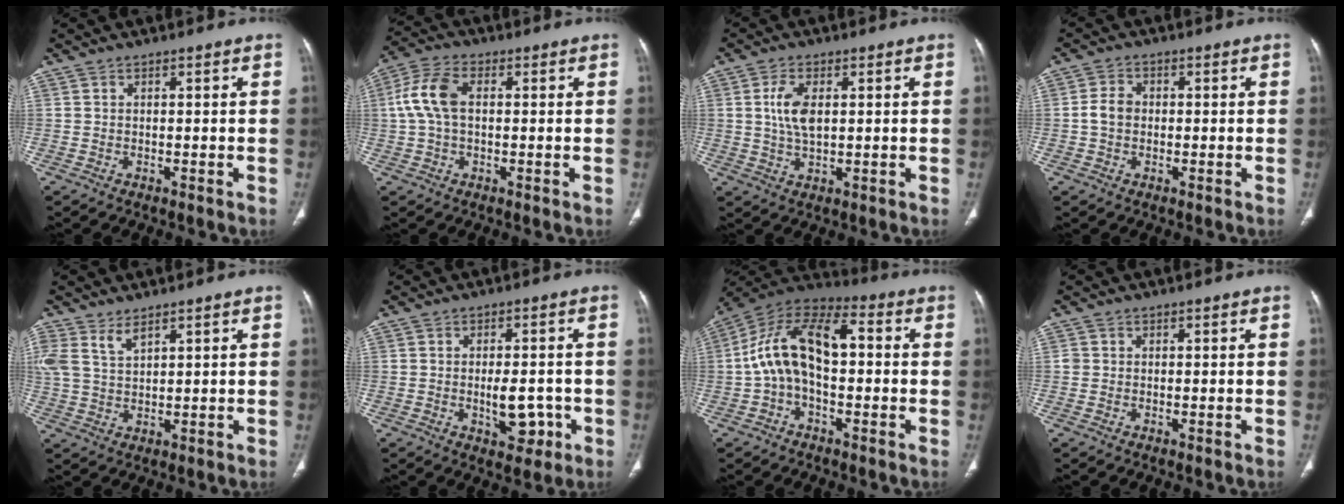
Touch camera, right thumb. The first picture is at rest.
{"total": 8.2, "force": [0.8, 4.8, 6.6], "torque": [-0.148, 0.024, 0.013]}
{"total": 6.0, "force": [1.1, 3.0, 5.0], "torque": [-0.101, -0.004, 0.020]}
{"total": 3.6, "force": [-0.3, 2.8, 2.2], "torque": [-0.038, 0.010, -0.011]}
{"total": 5.8, "force": [3.7, 2.7, 3.6], "torque": [-0.074, -0.006, 0.086]}
{"total": 6.4, "force": [-1.7, 3.4, 5.1], "torque": [-0.059, 0.006, -0.017]}
{"total": 14.8, "force": [-0.2, 8.2, 12.4], "torque": [-0.218, 0.050, -0.015]}
{"total": 0.9, "force": [0.0, 0.8, 0.2], "torque": [0.002, 0.003, -0.001]}